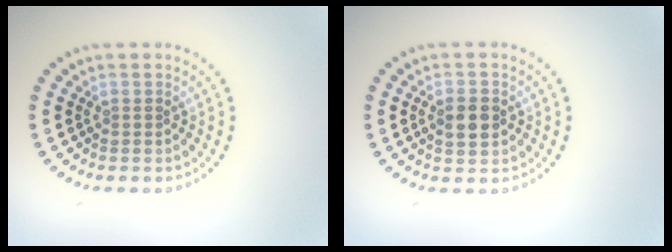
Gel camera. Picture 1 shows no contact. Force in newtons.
{"total": 2.5, "press": 2.5, "slide": 0.2}